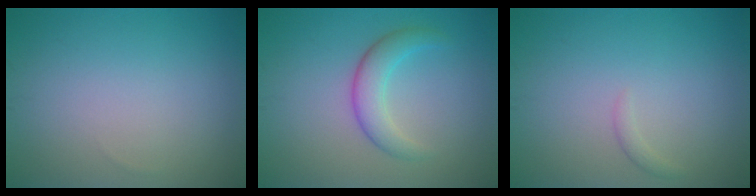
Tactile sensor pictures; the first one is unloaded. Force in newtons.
{"total": 3.1, "press": 3.1, "slide": 0.1}
{"total": 0.7, "press": 0.7, "slide": 0.1}